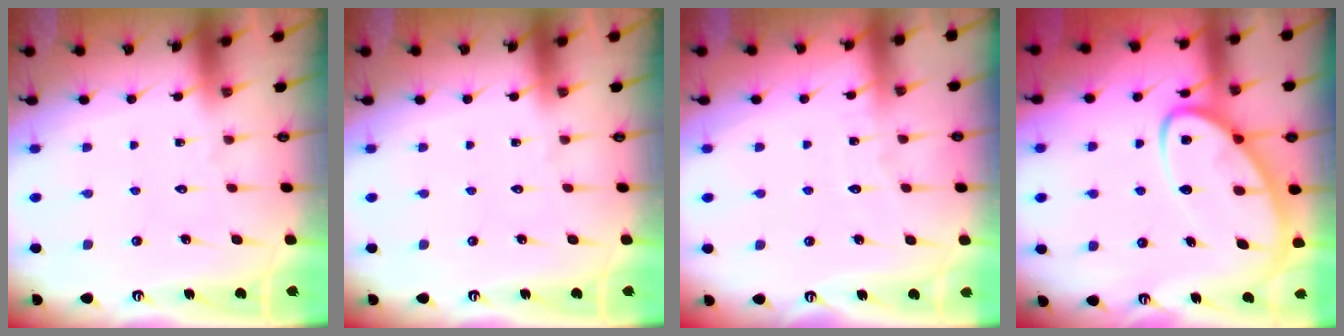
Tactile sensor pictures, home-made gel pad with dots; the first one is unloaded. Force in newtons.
{"total": 0.0}
{"total": 3.3, "press": 3.3, "slide": 0.4}
{"total": 11.3, "press": 11.3, "slide": 1.0}